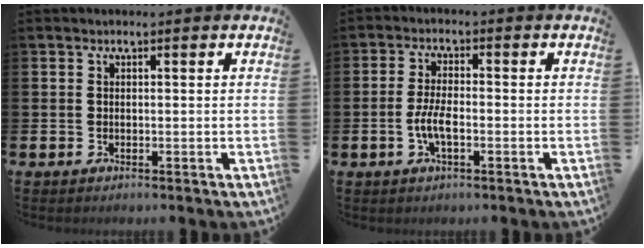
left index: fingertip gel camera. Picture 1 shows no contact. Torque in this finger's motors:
{"motor_torque": [1.01, 0.31, 0.11, 0.09]}